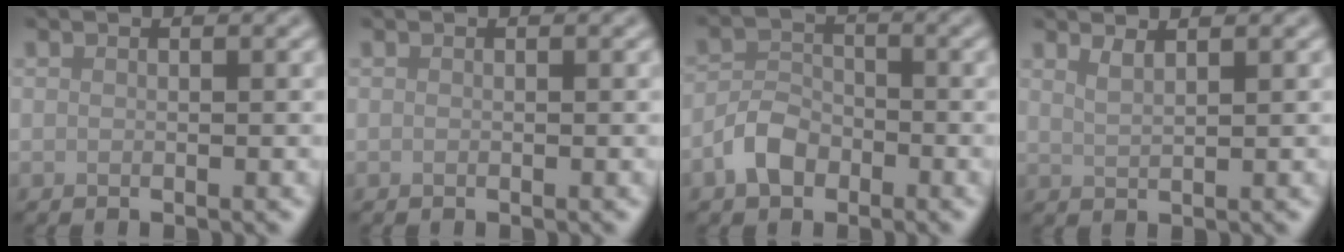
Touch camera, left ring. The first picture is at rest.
{"total": 0.0}
{"total": 3.2, "force": [-1.8, 2.1, 1.6], "torque": [-0.025, 0.009, -0.043]}
{"total": 1.6, "force": [1.2, 0.5, 0.9], "torque": [-0.009, 0.001, 0.020]}